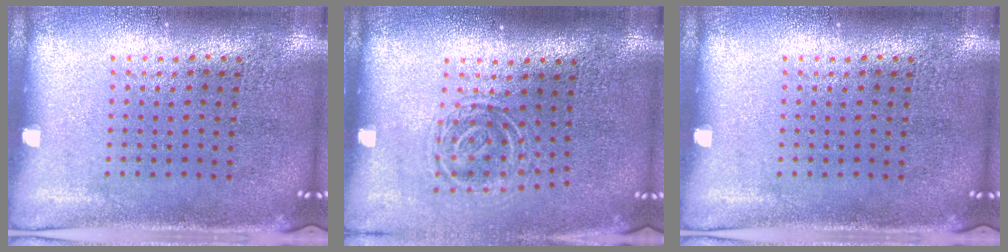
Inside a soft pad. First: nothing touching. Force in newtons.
{"total": 1.7, "press": 1.2, "slide": 1.1}
{"total": 0.0}